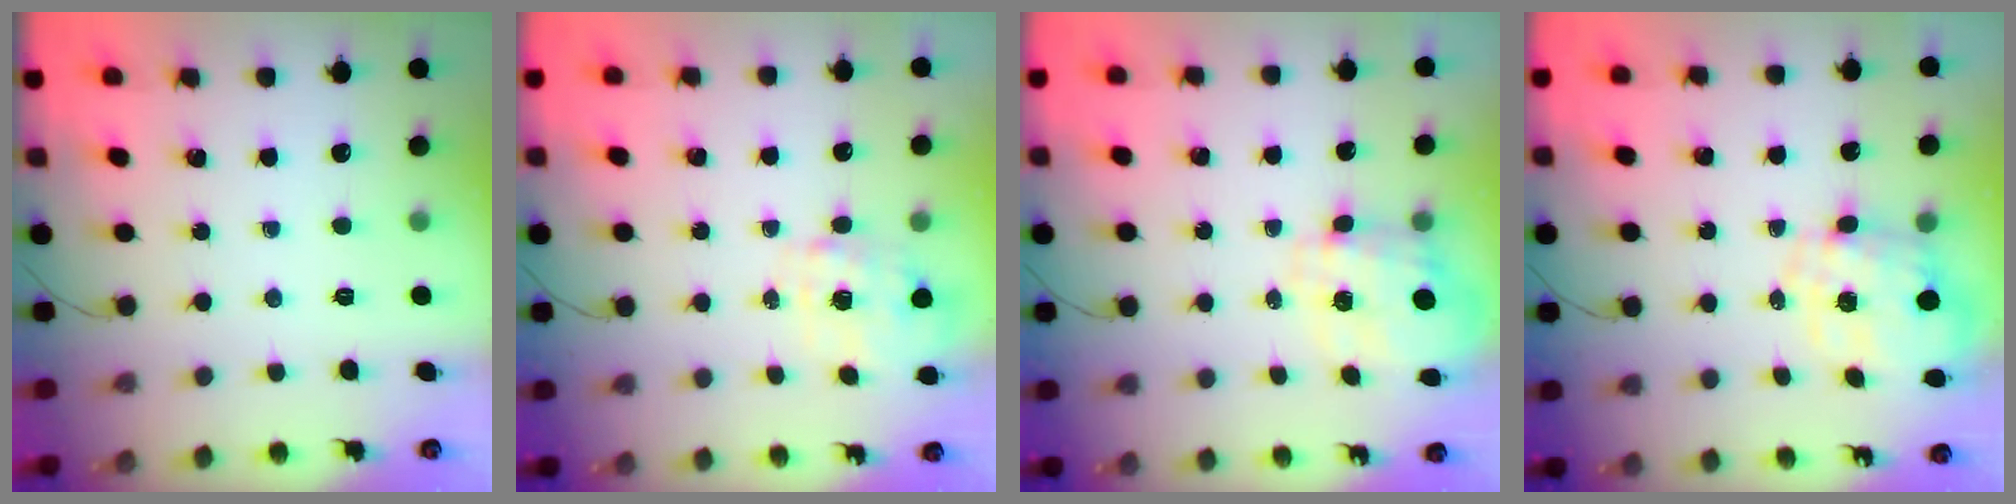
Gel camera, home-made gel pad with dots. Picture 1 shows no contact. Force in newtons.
{"total": 2.3, "press": 2.2, "slide": 0.6}
{"total": 3.4, "press": 3.2, "slide": 1.1}
{"total": 3.8, "press": 3.3, "slide": 1.8}